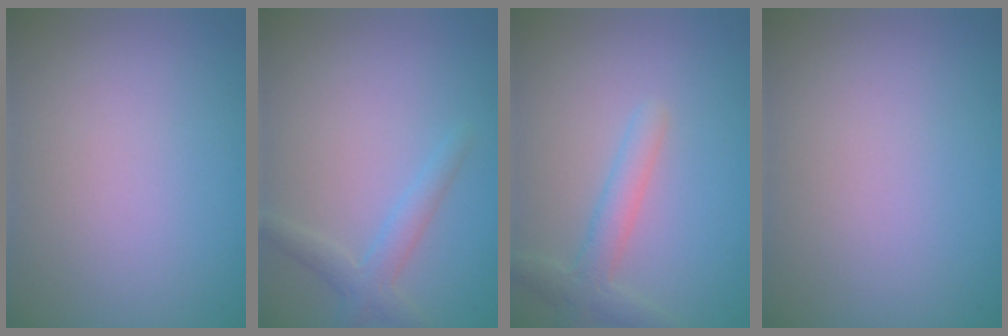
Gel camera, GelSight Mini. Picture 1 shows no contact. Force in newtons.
{"total": 2.1, "press": 2.1, "slide": 0.1}
{"total": 2.6, "press": 2.5, "slide": 0.2}
{"total": 0.0}